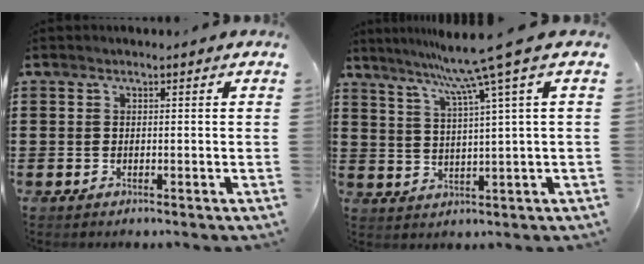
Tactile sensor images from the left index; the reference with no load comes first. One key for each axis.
{"total": 8.6, "fx": 5.3, "fy": -1.9, "fz": 6.4, "tx": -0.140, "ty": -0.025, "tz": 0.085}